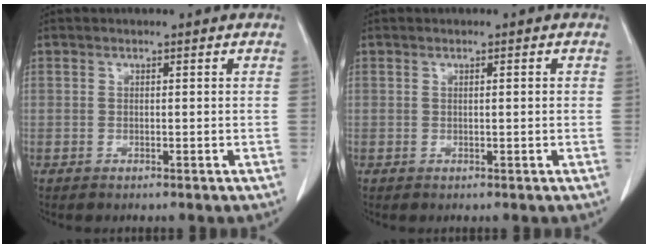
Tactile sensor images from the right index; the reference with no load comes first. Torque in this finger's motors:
{"motor_torque": [-0.13, 0.08, -0.03, -0.01]}